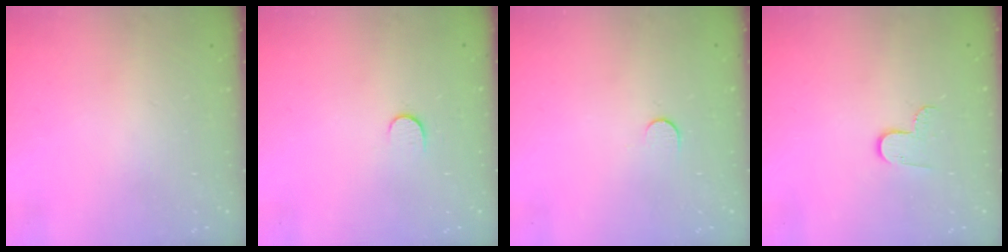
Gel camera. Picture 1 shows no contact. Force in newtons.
{"total": 4.9, "press": 4.8, "slide": 0.6}
{"total": 4.1, "press": 4.1, "slide": 0.4}
{"total": 5.7, "press": 5.7, "slide": 0.5}